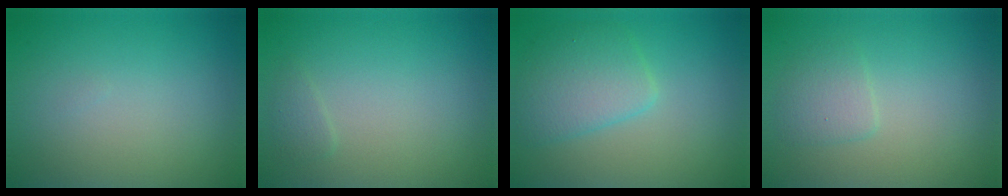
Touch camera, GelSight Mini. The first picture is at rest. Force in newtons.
{"total": 0.8, "press": 0.8, "slide": 0.1}
{"total": 3.9, "press": 3.9, "slide": 0.1}
{"total": 1.6, "press": 1.6, "slide": 0.1}